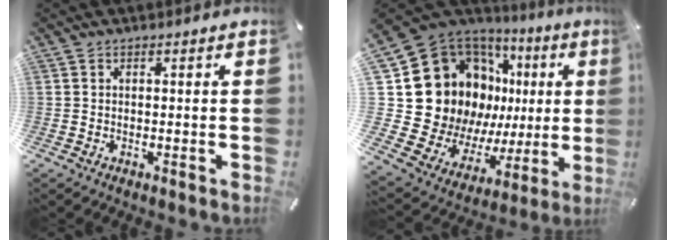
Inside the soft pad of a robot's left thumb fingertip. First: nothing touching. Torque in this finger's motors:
{"motor_torque": [2.26, 2.25, 1.17, 0.68, 0.10]}